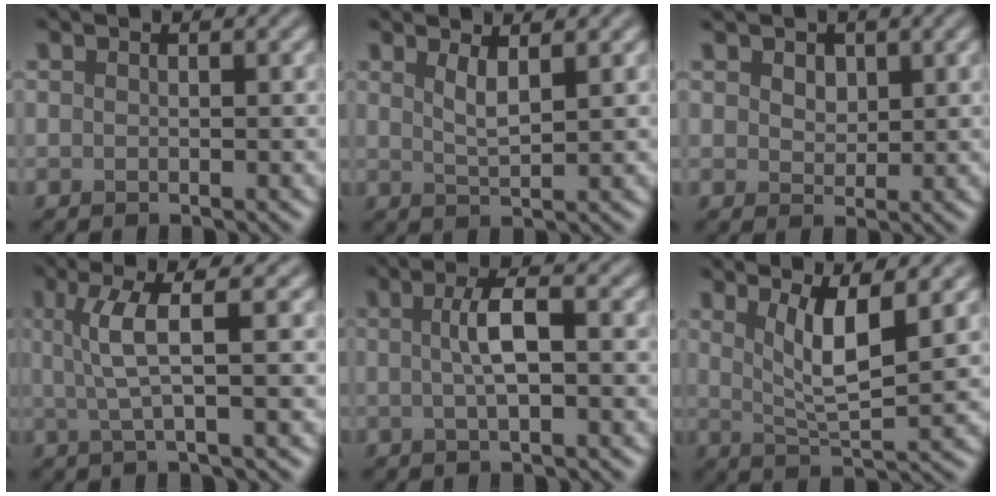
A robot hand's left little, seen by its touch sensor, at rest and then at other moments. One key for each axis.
{"total": 2.1, "fx": 1.2, "fy": 0.5, "fz": 1.7, "tx": -0.029, "ty": -0.004, "tz": 0.022}
{"total": 2.7, "fx": 1.6, "fy": 1.8, "fz": 1.3, "tx": -0.031, "ty": 0.006, "tz": 0.020}
{"total": 3.9, "fx": 0.7, "fy": 0.6, "fz": 3.8, "tx": -0.076, "ty": 0.003, "tz": 0.016}
{"total": 3.1, "fx": 0.2, "fy": 0.7, "fz": 3.0, "tx": -0.059, "ty": 0.008, "tz": 0.001}
{"total": 4.6, "fx": 1.8, "fy": 1.0, "fz": 4.1, "tx": -0.078, "ty": -0.010, "tz": 0.036}